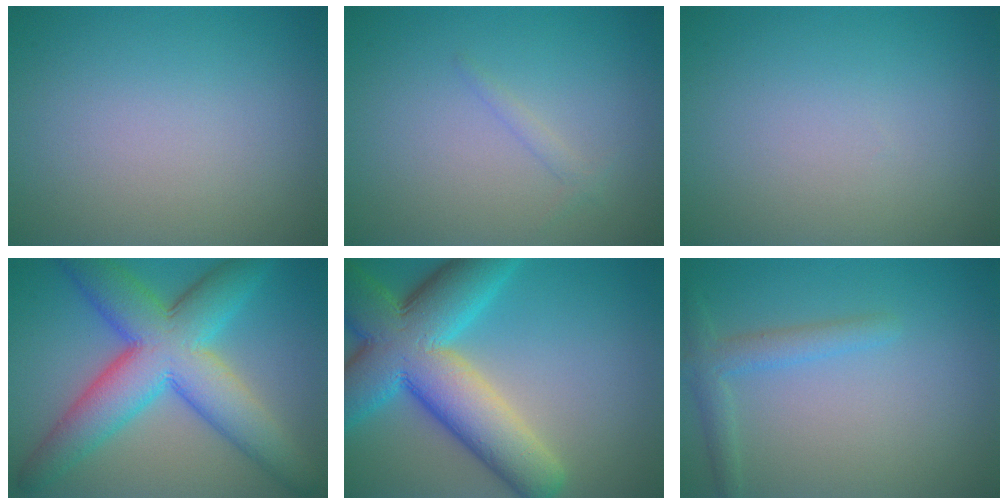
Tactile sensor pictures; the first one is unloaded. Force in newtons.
{"total": 0.9, "press": 0.9, "slide": 0.0}
{"total": 0.0}
{"total": 10.6, "press": 10.6, "slide": 0.2}
{"total": 12.5, "press": 12.5, "slide": 0.4}
{"total": 2.3, "press": 2.3, "slide": 0.1}